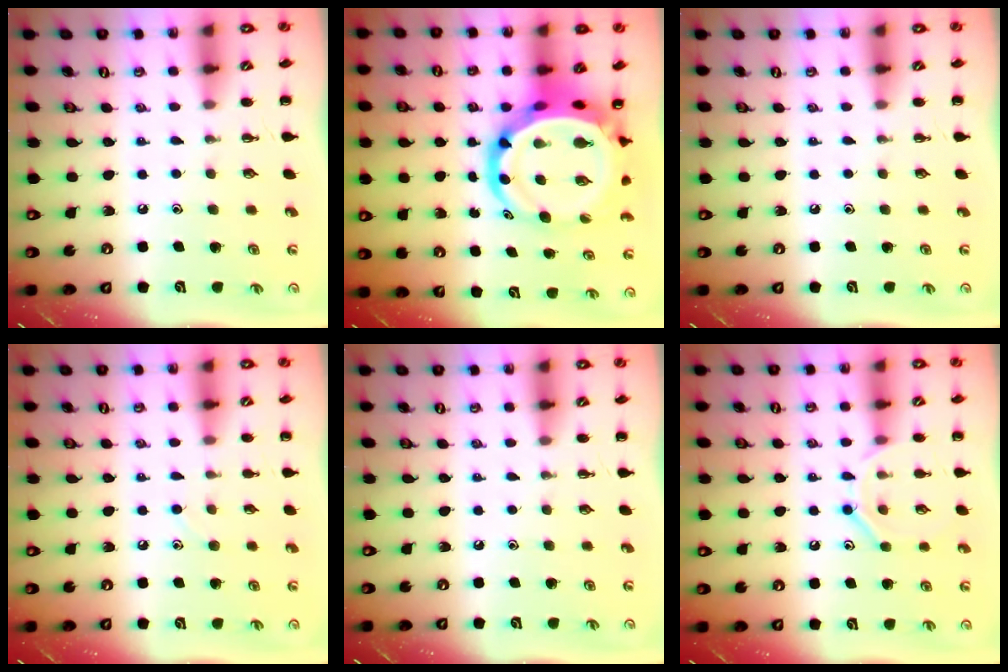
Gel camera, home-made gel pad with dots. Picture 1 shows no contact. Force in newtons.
{"total": 14.2, "press": 13.7, "slide": 4.0}
{"total": 0.0}
{"total": 5.8, "press": 5.3, "slide": 2.3}
{"total": 0.0}
{"total": 10.8, "press": 10.7, "slide": 0.6}